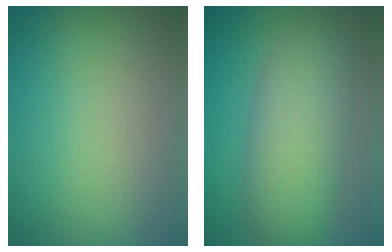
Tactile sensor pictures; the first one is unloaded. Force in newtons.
{"total": 6.2, "press": 6.2, "slide": 0.4}